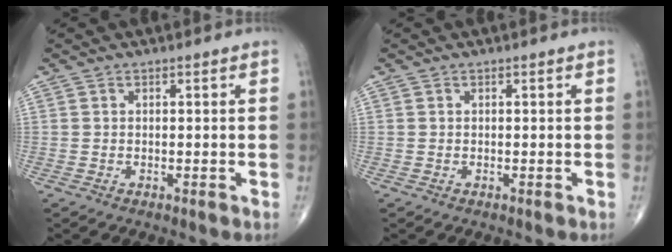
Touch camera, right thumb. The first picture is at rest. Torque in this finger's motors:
{"motor_torque": [-0.05, -0.06, 0.01, 0.00, 0.02]}